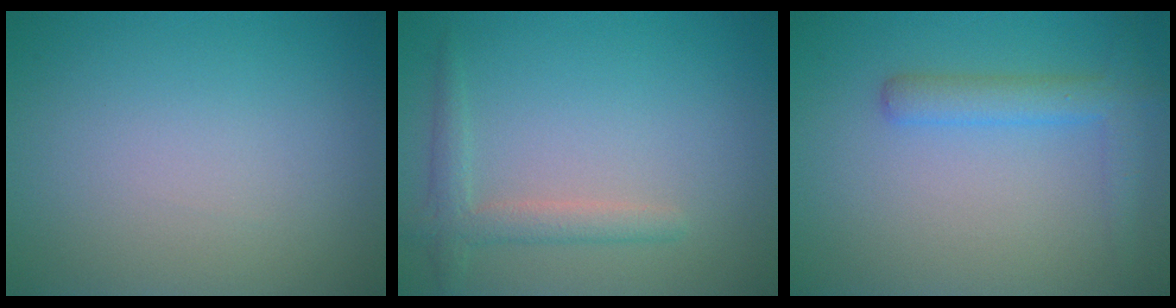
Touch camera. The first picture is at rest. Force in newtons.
{"total": 2.3, "press": 2.3, "slide": 0.2}
{"total": 2.9, "press": 2.9, "slide": 0.1}